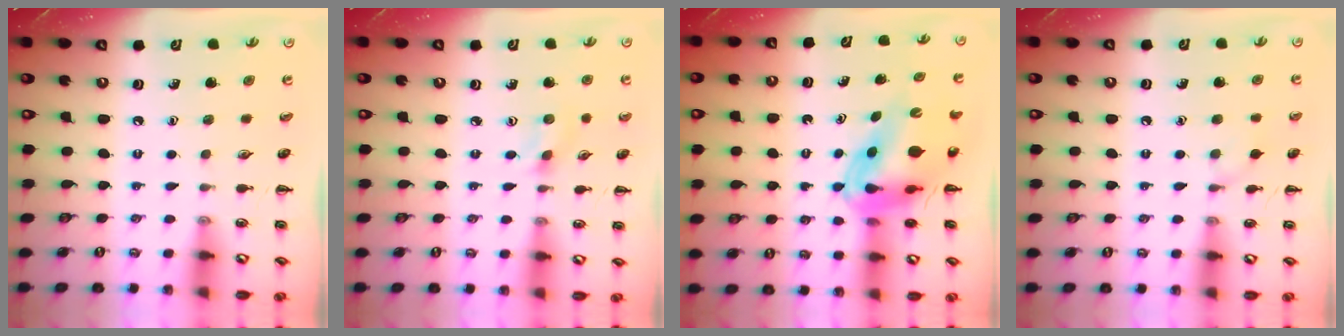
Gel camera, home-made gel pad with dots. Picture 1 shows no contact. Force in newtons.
{"total": 1.4, "press": 1.3, "slide": 0.4}
{"total": 10.8, "press": 10.3, "slide": 3.3}
{"total": 5.8, "press": 5.5, "slide": 2.1}